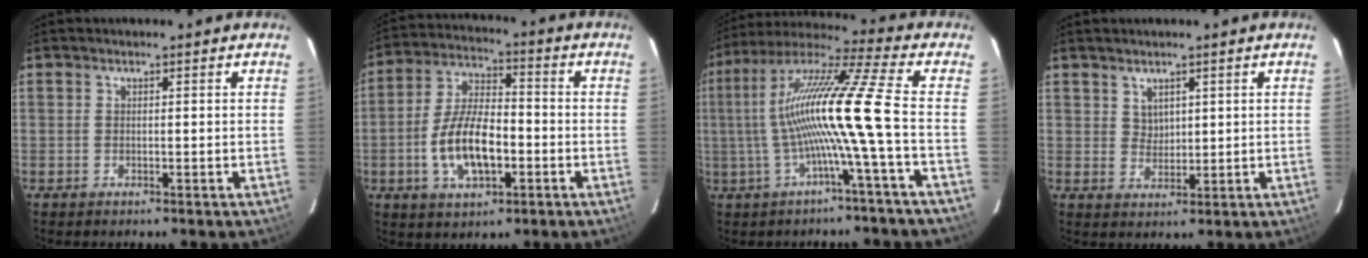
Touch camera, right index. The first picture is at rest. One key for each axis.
{"total": 13.1, "fx": -3.4, "fy": 6.7, "fz": 10.8, "tx": -0.213, "ty": 0.010, "tz": -0.052}
{"total": 15.0, "fx": -2.3, "fy": -2.4, "fz": 14.6, "tx": -0.261, "ty": 0.003, "tz": -0.043}
{"total": 2.8, "fx": 1.8, "fy": 2.0, "fz": 0.8, "tx": -0.008, "ty": 0.002, "tz": 0.037}